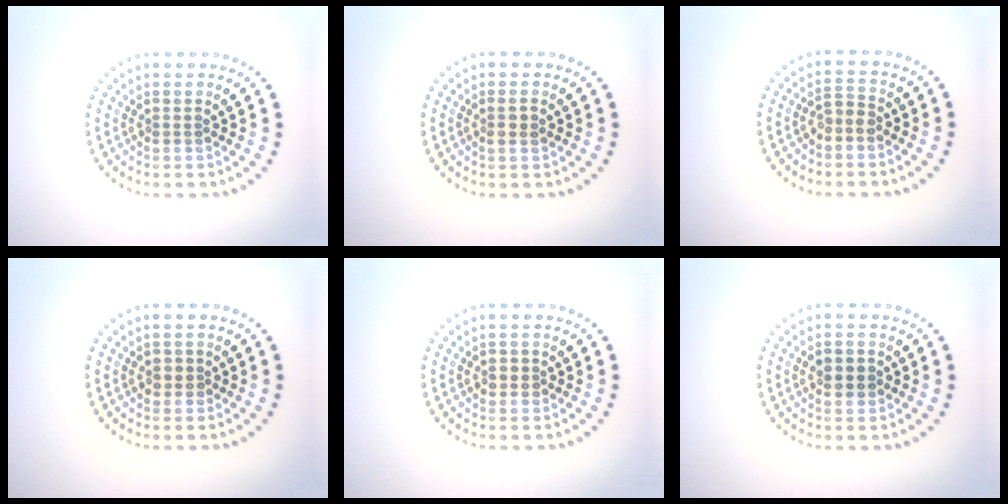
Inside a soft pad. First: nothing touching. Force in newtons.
{"total": 1.2, "press": 1.1, "slide": 0.5}
{"total": 1.4, "press": 1.3, "slide": 0.5}
{"total": 1.2, "press": 1.1, "slide": 0.5}
{"total": 1.2, "press": 1.2, "slide": 0.4}
{"total": 2.2, "press": 2.2, "slide": 0.1}